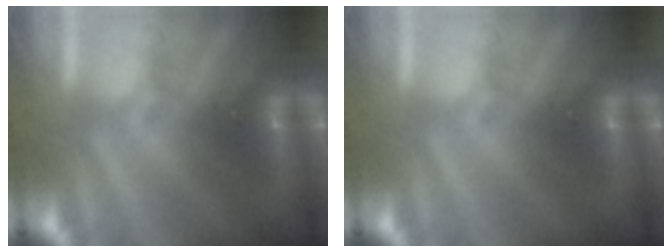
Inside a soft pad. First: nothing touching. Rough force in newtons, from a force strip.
{"total": 0.0}